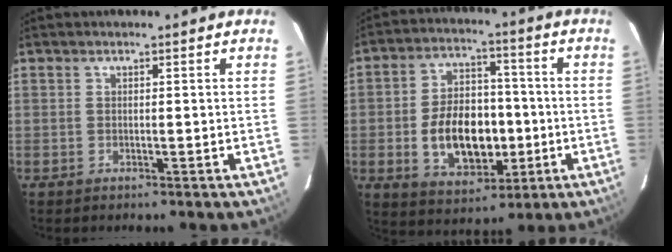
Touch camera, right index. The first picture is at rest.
{"total": 14.3, "force": [-2.7, 9.2, 10.6], "torque": [-0.208, 0.015, -0.027]}